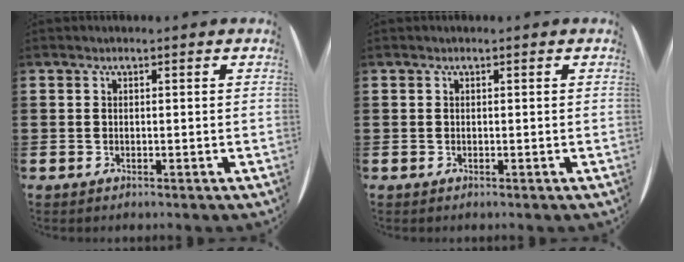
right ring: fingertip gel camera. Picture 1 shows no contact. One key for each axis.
{"total": 0.0}